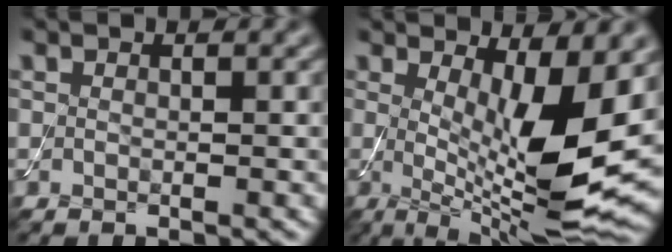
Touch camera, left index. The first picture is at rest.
{"total": 11.2, "force": [1.0, 3.2, 10.7], "torque": [-0.162, -0.025, 0.021]}